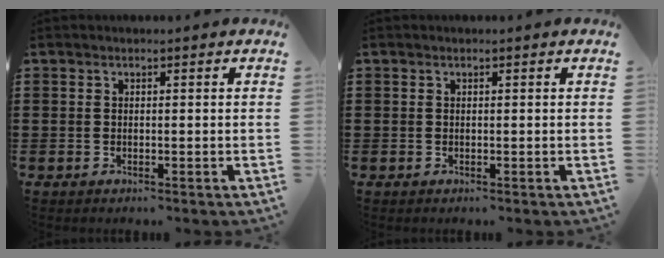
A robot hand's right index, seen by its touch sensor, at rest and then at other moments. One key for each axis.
{"total": 0.0}